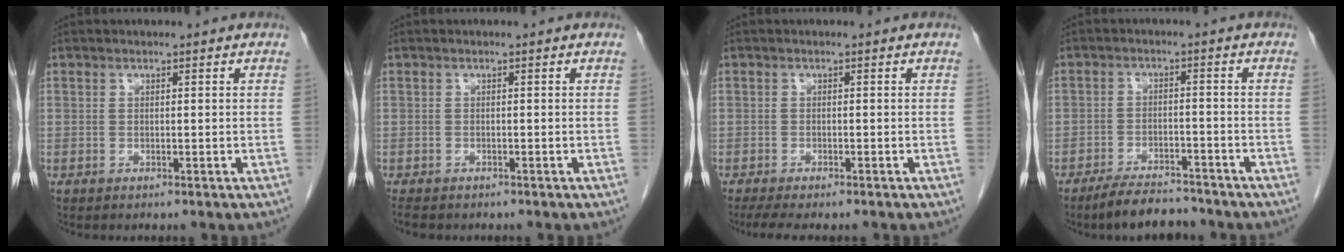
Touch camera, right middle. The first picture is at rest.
{"total": 3.1, "force": [-2.5, 1.2, 1.3], "torque": [-0.024, -0.008, -0.033]}
{"total": 5.6, "force": [-4.6, 1.1, 3.1], "torque": [-0.042, -0.013, -0.069]}
{"total": 6.4, "force": [-5.8, 1.7, 2.0], "torque": [-0.034, -0.009, -0.097]}